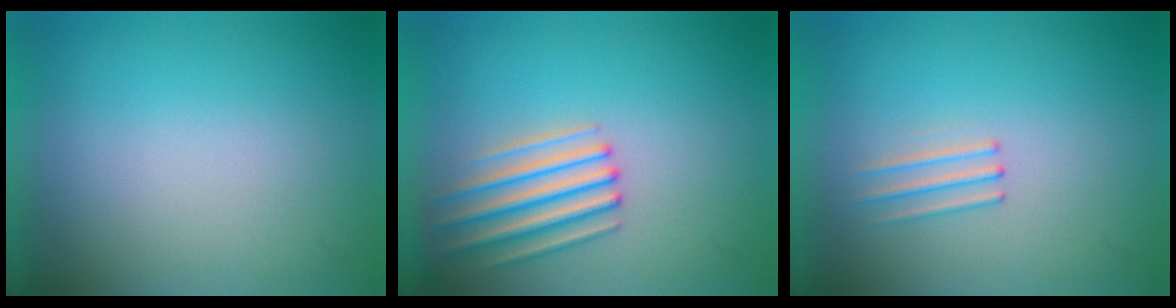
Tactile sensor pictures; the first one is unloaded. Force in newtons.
{"total": 3.1}
{"total": 1.2}